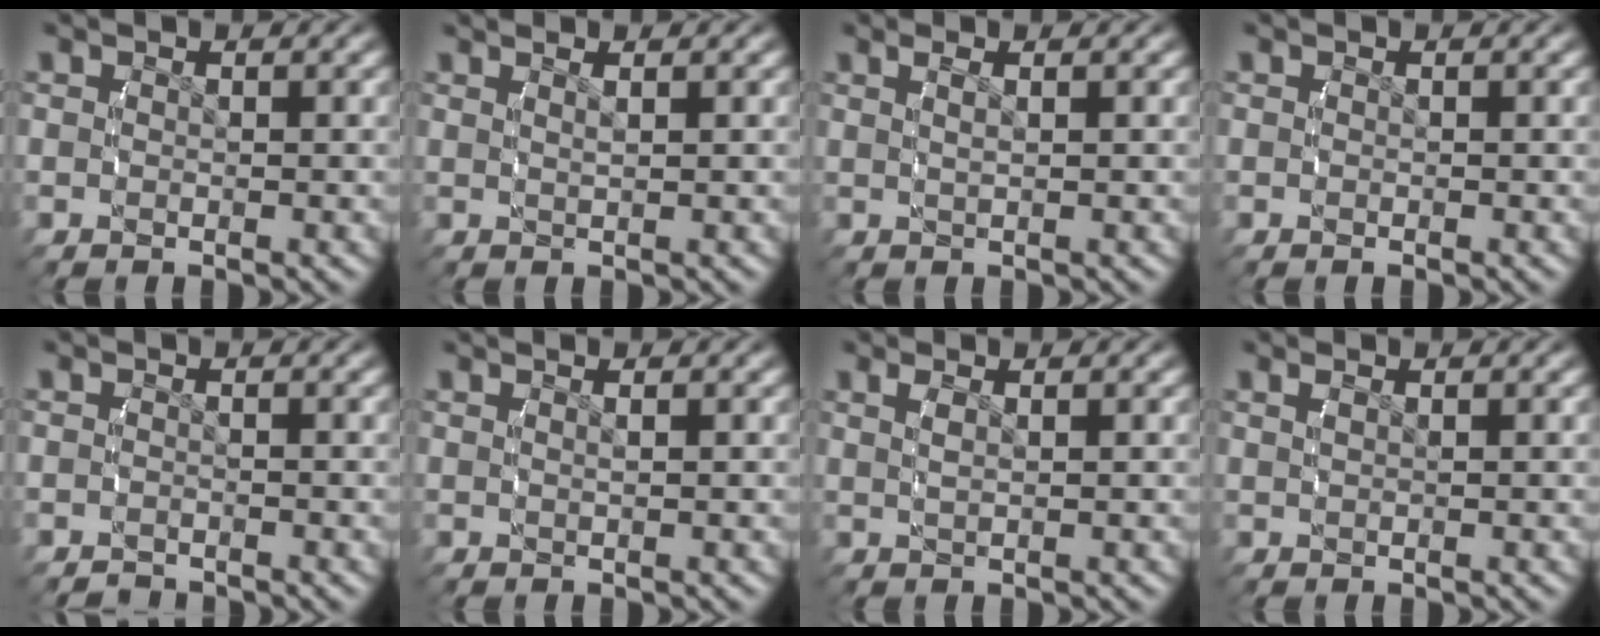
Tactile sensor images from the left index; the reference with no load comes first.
{"total": 1.9, "force": [1.2, -0.3, 1.4], "torque": [-0.014, 0.003, 0.025]}
{"total": 1.8, "force": [1.0, -0.1, 1.5], "torque": [-0.017, 0.005, 0.019]}
{"total": 0.0}
{"total": 1.4, "force": [-1.4, -0.1, -0.2], "torque": [0.001, -0.008, -0.022]}
{"total": 1.0, "force": [0.5, -0.5, 0.8], "torque": [-0.008, 0.002, 0.012]}
{"total": 1.4, "force": [0.7, -0.3, 1.1], "torque": [-0.021, 0.000, 0.022]}
{"total": 0.8, "force": [0.5, -0.6, 0.4], "torque": [-0.005, 0.001, 0.014]}